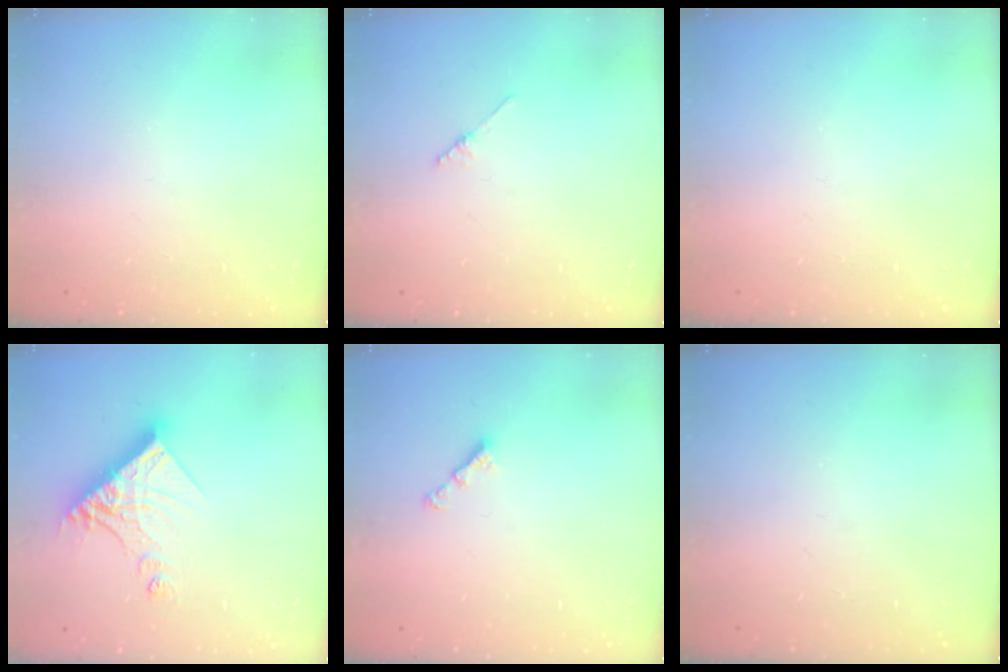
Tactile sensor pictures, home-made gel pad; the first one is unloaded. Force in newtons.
{"total": 2.1, "press": 2.1, "slide": 0.1}
{"total": 0.0}
{"total": 14.6, "press": 14.5, "slide": 1.3}
{"total": 2.8, "press": 2.7, "slide": 0.5}
{"total": 0.0}